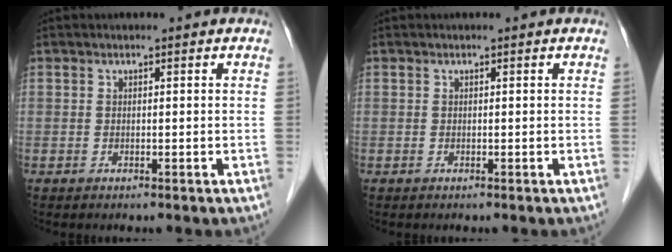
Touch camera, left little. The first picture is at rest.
{"total": 0.0}